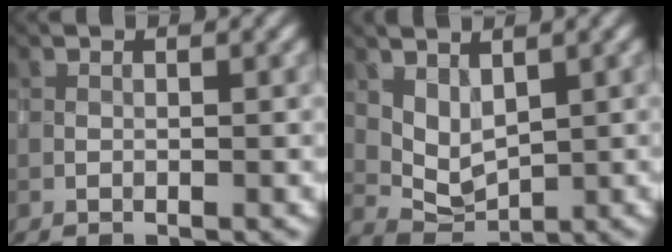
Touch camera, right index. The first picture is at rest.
{"total": 2.7, "force": [1.7, 1.5, 1.5], "torque": [-0.031, -0.010, 0.039]}